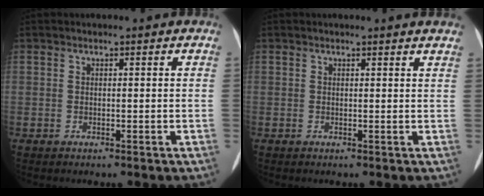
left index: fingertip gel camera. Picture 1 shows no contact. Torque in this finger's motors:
{"motor_torque": [-2.14, 0.00, -0.67, -0.21]}